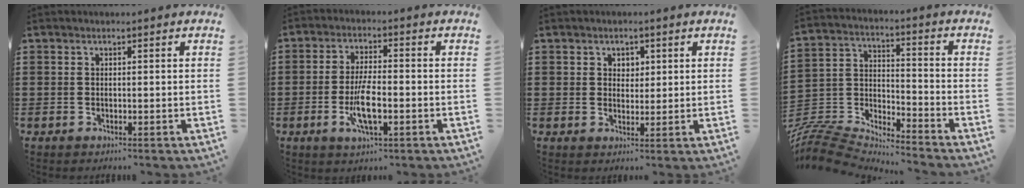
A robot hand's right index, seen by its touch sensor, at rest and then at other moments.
{"total": 6.8, "force": [-2.0, 2.0, 6.1], "torque": [-0.128, -0.008, -0.039]}
{"total": 1.5, "force": [0.5, 1.0, -0.9], "torque": [0.016, 0.007, 0.009]}
{"total": 8.0, "force": [-7.8, 1.1, 1.1], "torque": [-0.041, -0.005, -0.163]}